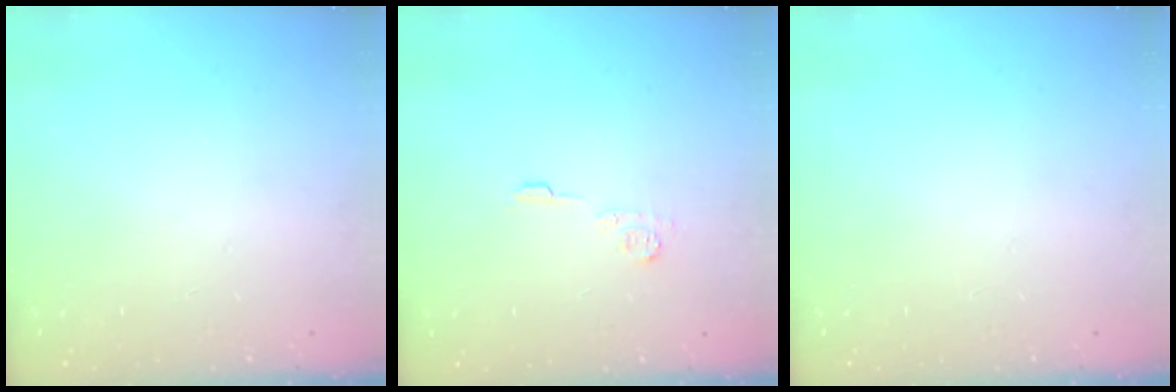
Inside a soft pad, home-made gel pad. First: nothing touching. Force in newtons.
{"total": 5.6, "press": 5.6, "slide": 0.7}
{"total": 0.0}